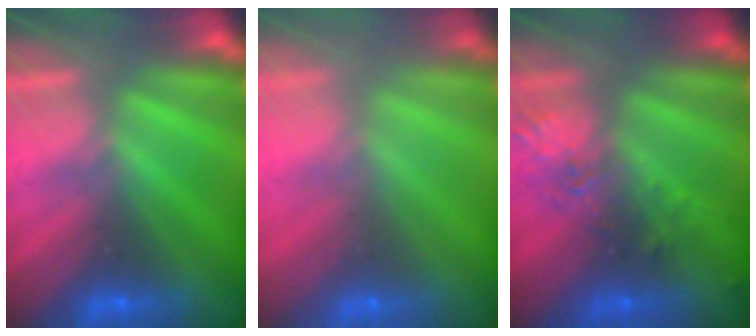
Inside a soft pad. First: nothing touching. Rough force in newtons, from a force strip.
{"total": 2.5}
{"total": 2.4}